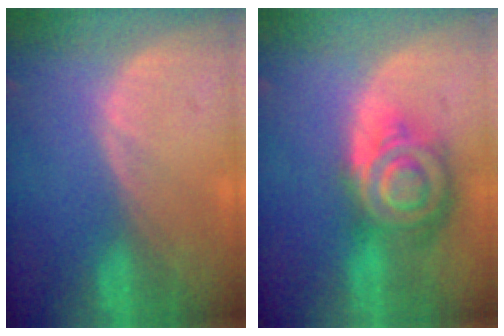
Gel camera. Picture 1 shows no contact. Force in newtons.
{"total": 9.1, "press": 9.1, "slide": 0.5}